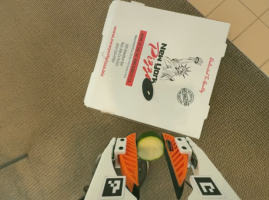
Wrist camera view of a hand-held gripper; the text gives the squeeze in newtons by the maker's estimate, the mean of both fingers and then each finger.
{"total": 9.5, "left": 9.7, "right": 9.2}